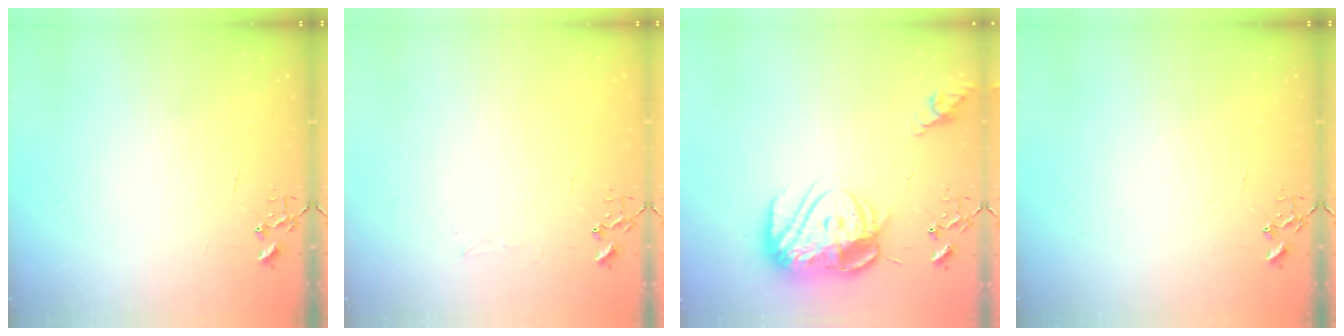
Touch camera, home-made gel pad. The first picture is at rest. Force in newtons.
{"total": 3.8, "press": 3.8, "slide": 0.4}
{"total": 17.2, "press": 17.2, "slide": 1.4}
{"total": 0.0}